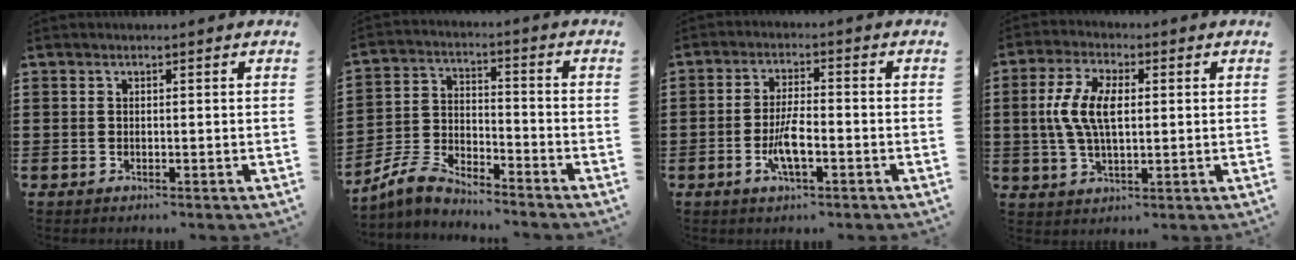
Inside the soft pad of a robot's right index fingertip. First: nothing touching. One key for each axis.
{"total": 5.8, "fx": -5.3, "fy": 1.1, "fz": 1.8, "tx": -0.058, "ty": -0.001, "tz": -0.112}
{"total": 5.6, "fx": -1.9, "fy": 1.3, "fz": 5.0, "tx": -0.105, "ty": -0.008, "tz": -0.037}
{"total": 7.8, "fx": 0.6, "fy": 3.8, "fz": 6.8, "tx": -0.152, "ty": 0.008, "tz": 0.003}